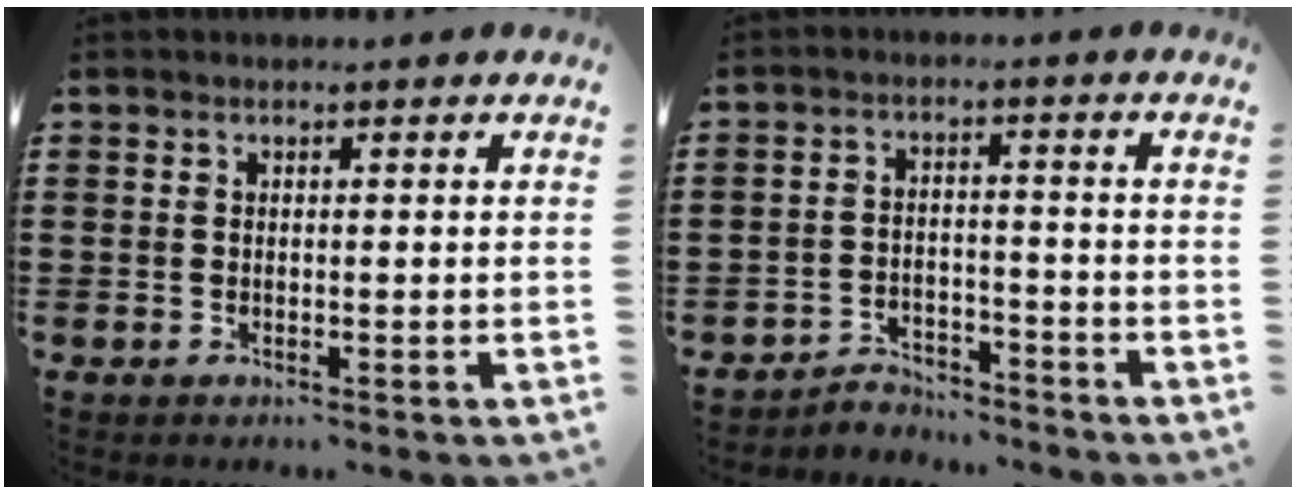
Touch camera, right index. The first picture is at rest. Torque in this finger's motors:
{"motor_torque": [0.07, -0.23, 0.02, 0.00]}